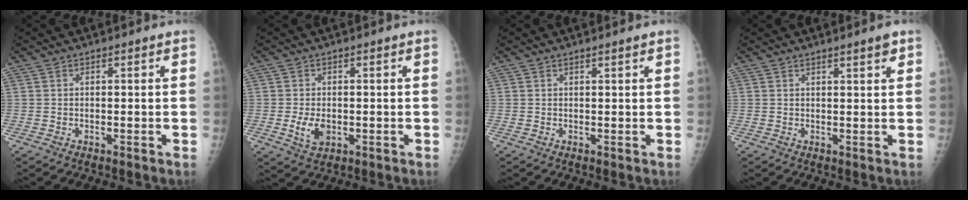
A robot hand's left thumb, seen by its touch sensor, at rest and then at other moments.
{"total": 4.4, "force": [-0.8, 2.9, 3.3], "torque": [-0.059, -0.005, -0.007]}
{"total": 0.8, "force": [0.6, 0.0, 0.4], "torque": [-0.007, -0.004, 0.012]}
{"total": 2.2, "force": [1.6, 0.2, 1.5], "torque": [-0.019, -0.010, 0.023]}